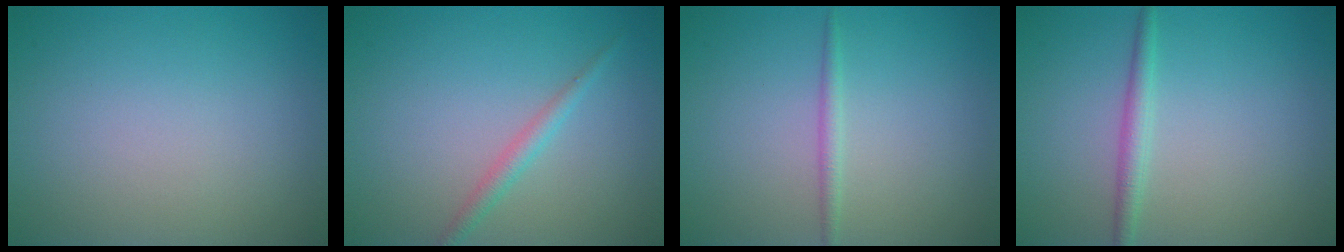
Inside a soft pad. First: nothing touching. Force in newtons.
{"total": 1.5, "press": 1.5, "slide": 0.1}
{"total": 1.1, "press": 1.1, "slide": 0.1}
{"total": 1.7, "press": 1.7, "slide": 0.1}